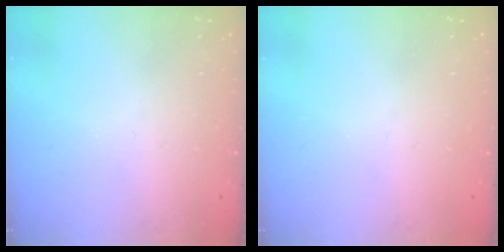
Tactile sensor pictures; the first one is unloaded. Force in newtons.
{"total": 0.0}